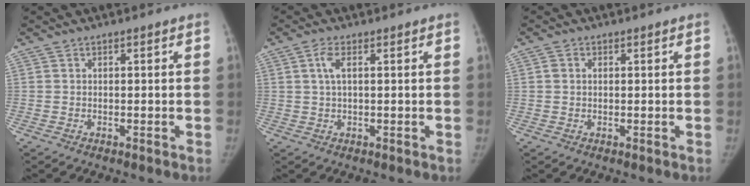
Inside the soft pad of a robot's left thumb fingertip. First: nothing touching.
{"total": 2.8, "force": [0.7, 1.0, 2.5], "torque": [-0.058, 0.008, 0.016]}
{"total": 1.5, "force": [0.2, 1.1, 0.9], "torque": [-0.014, 0.007, 0.003]}